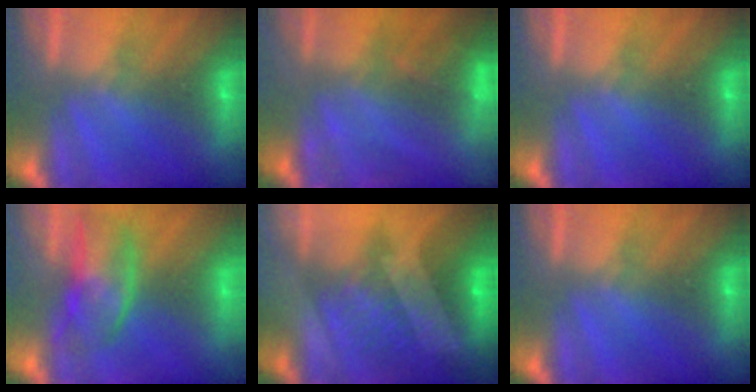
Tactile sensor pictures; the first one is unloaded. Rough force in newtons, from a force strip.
{"total": 4.8}
{"total": 0.0}
{"total": 2.7}
{"total": 9.8}
{"total": 0.0}